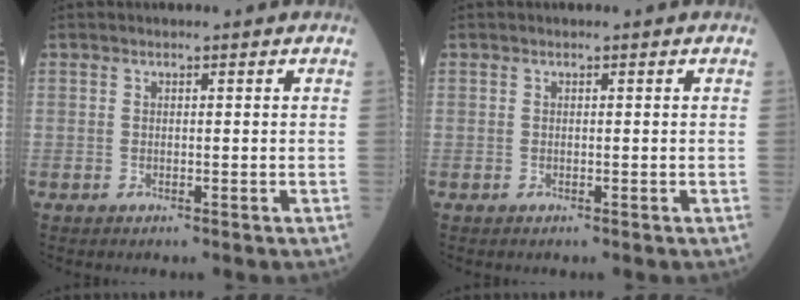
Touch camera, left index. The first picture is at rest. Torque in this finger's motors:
{"motor_torque": [-0.27, 0.27, 0.00, 0.00]}